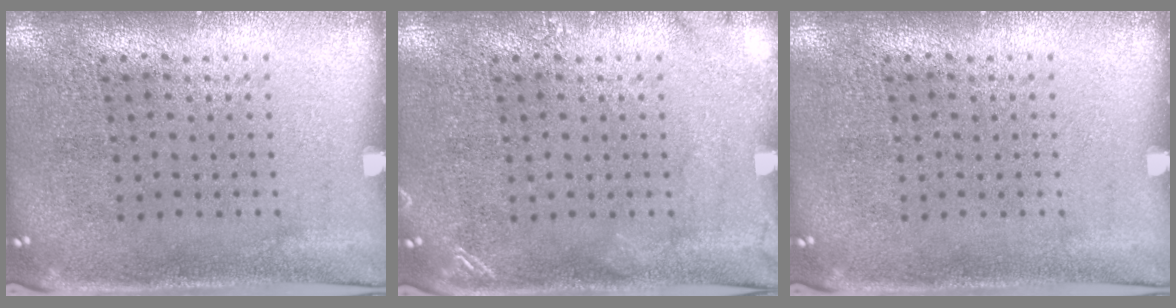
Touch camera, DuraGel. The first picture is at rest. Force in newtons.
{"total": 1.5, "press": 1.5, "slide": 0.2}
{"total": 0.0}